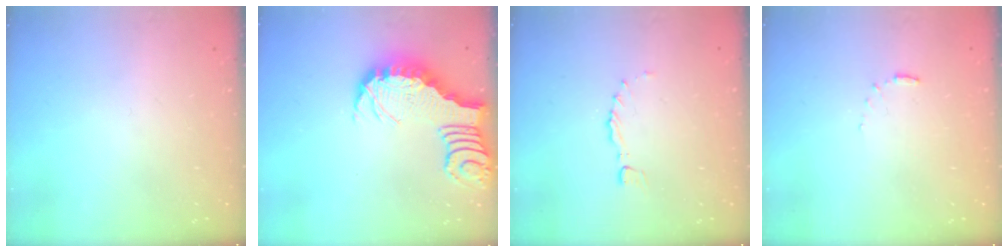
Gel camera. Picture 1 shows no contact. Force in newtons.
{"total": 3.3, "press": 3.2, "slide": 0.5}
{"total": 0.0}
{"total": 3.6, "press": 3.6, "slide": 0.4}